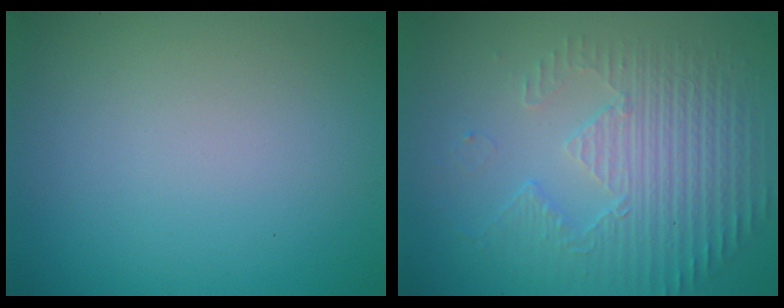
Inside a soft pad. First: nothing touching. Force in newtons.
{"total": 5.6, "press": 3.5, "slide": 4.4}